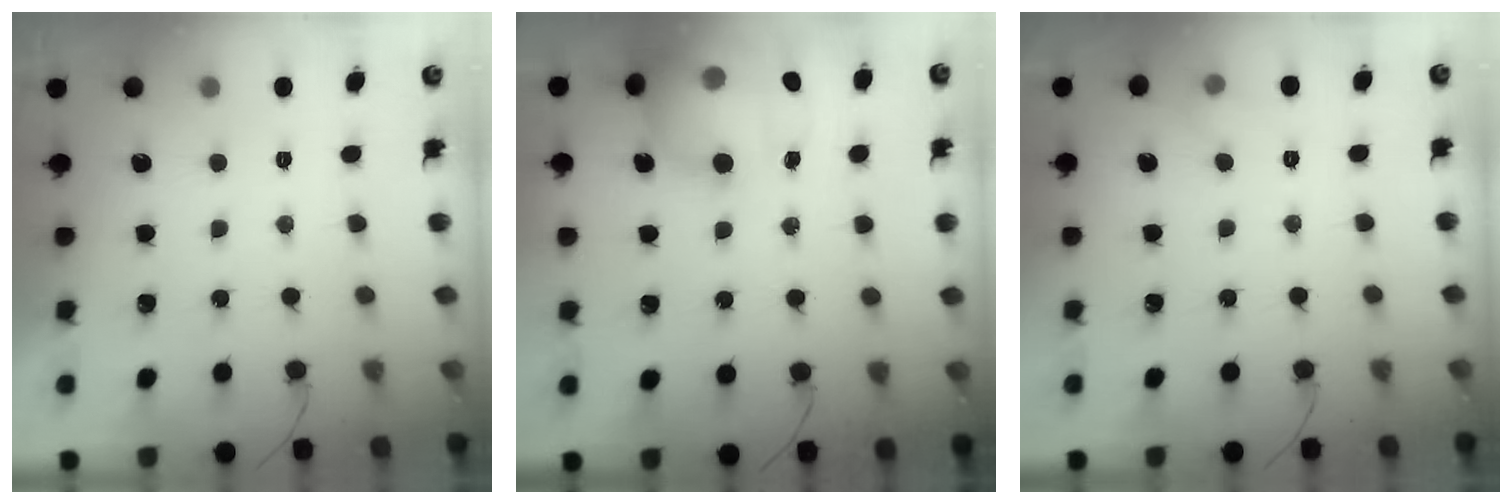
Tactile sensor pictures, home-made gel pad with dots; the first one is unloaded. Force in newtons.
{"total": 18.4, "press": 18.1, "slide": 3.4}
{"total": 3.9, "press": 3.5, "slide": 1.7}